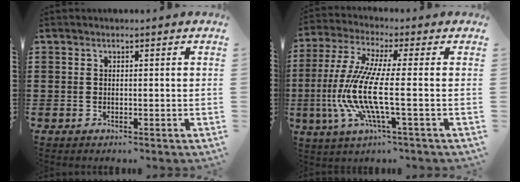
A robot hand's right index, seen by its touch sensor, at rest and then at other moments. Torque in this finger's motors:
{"motor_torque": [2.14, 0.00, 1.05, 0.21]}